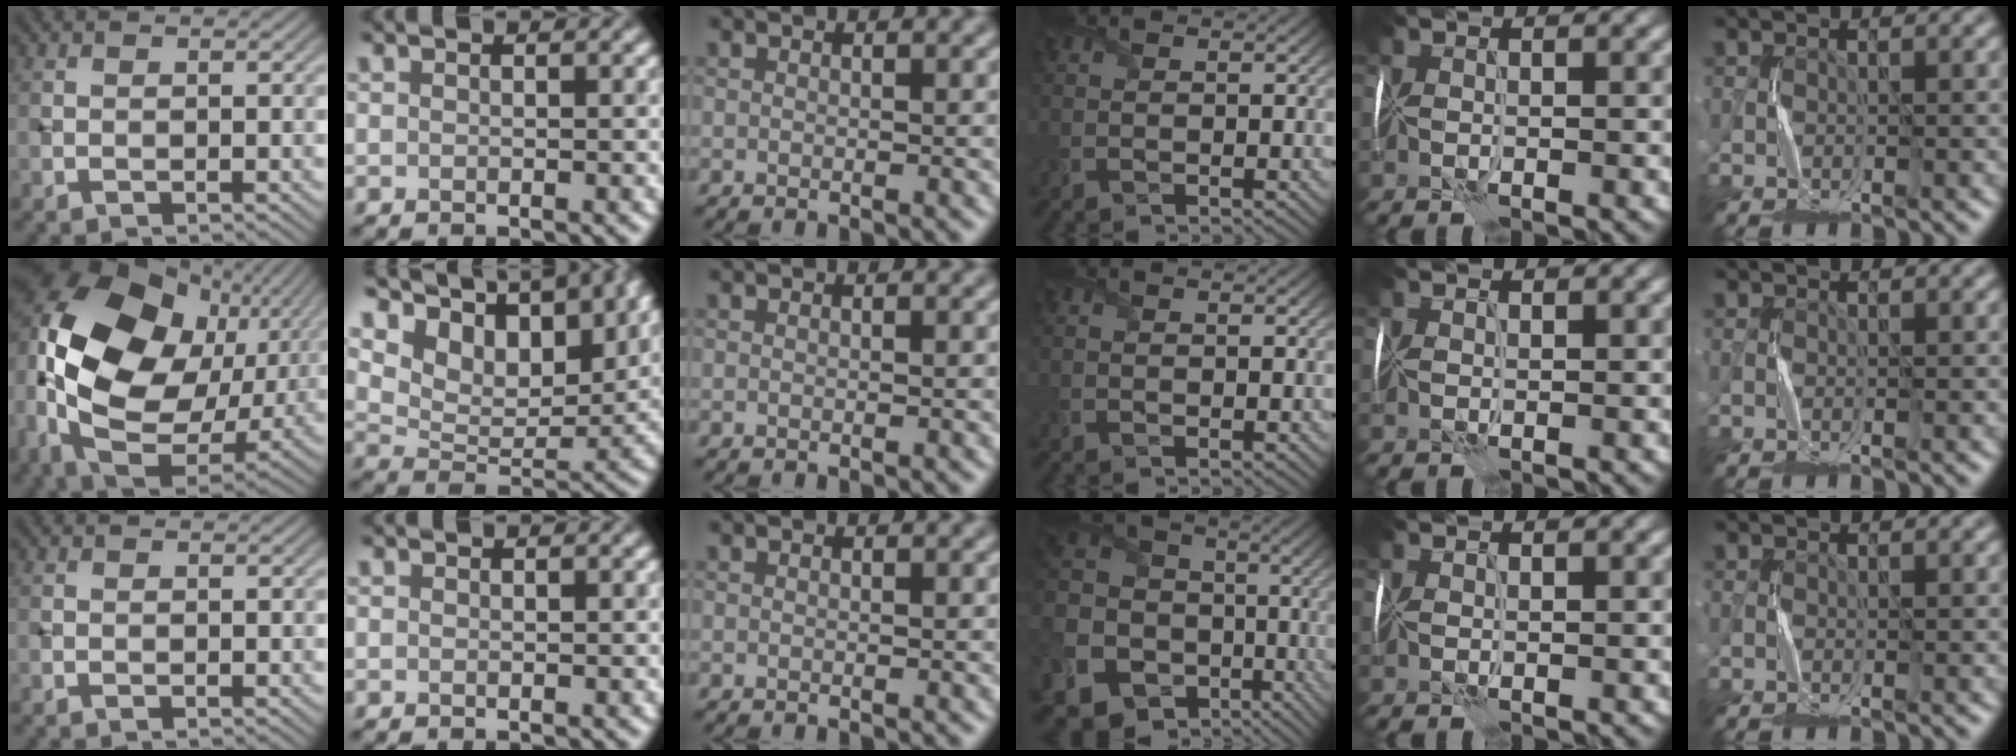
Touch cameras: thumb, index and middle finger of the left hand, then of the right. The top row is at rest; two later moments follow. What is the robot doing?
{"motion": "fold", "object": "memory foam"}